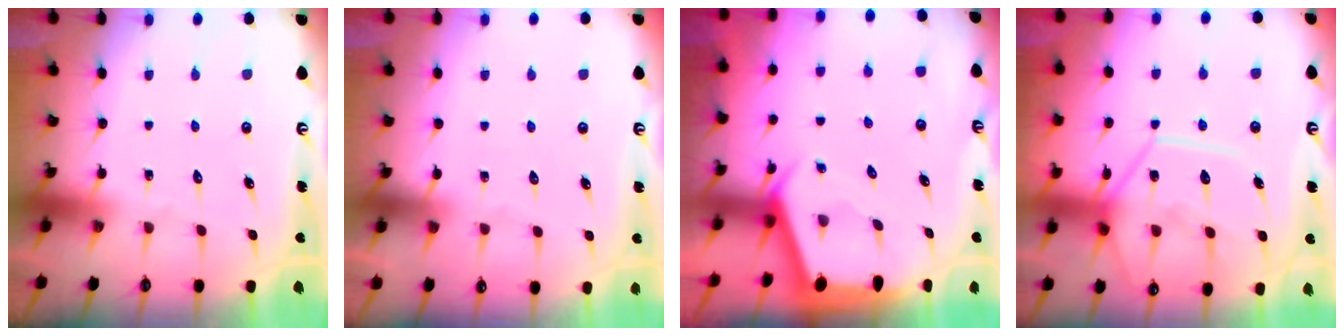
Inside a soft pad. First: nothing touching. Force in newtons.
{"total": 3.2, "press": 3.1, "slide": 0.4}
{"total": 2.3, "press": 2.3, "slide": 0.3}
{"total": 12.3, "press": 12.2, "slide": 0.8}